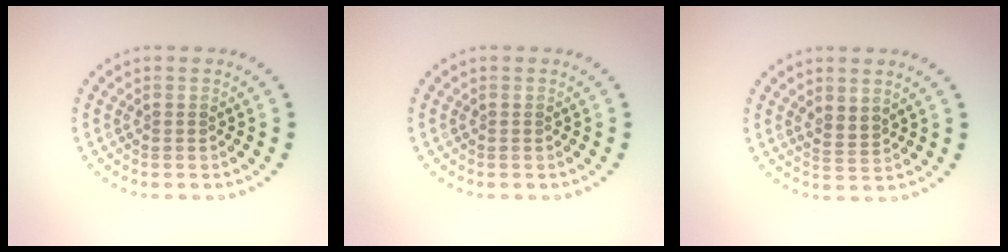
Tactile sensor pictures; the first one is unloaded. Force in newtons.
{"total": 0.0}
{"total": 1.7, "press": 1.4, "slide": 0.9}